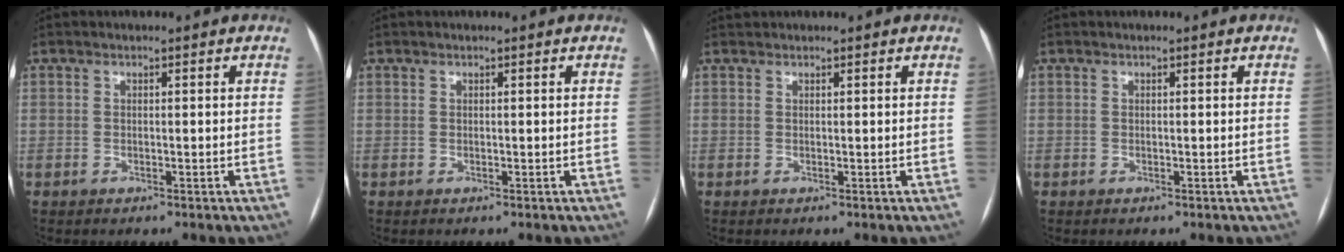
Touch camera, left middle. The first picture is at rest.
{"total": 0.0}
{"total": 0.5, "force": [0.5, 0.1, -0.1], "torque": [-0.005, 0.014, 0.013]}
{"total": 0.0}